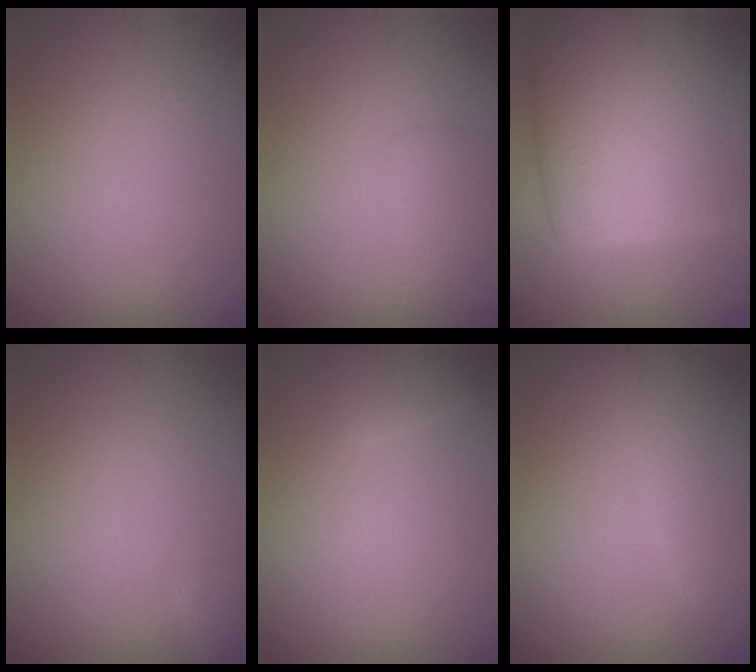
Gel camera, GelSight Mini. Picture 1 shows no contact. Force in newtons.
{"total": 1.5, "press": 1.5, "slide": 0.1}
{"total": 15.1, "press": 15.0, "slide": 1.1}
{"total": 1.0, "press": 1.0, "slide": 0.1}
{"total": 1.3, "press": 1.3, "slide": 0.1}
{"total": 4.8, "press": 4.8, "slide": 0.2}